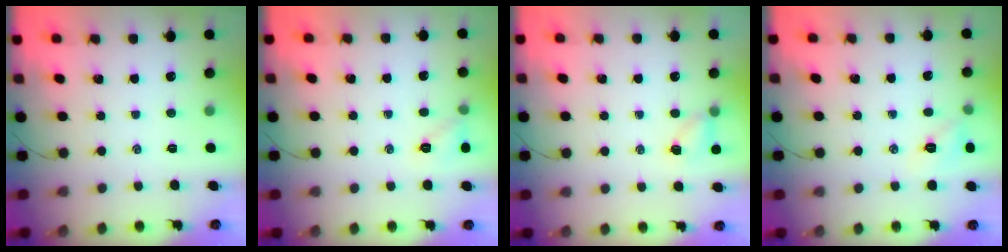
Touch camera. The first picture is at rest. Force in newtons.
{"total": 6.2, "press": 6.0, "slide": 1.7}
{"total": 5.9, "press": 5.7, "slide": 1.6}
{"total": 6.9, "press": 6.7, "slide": 1.6}